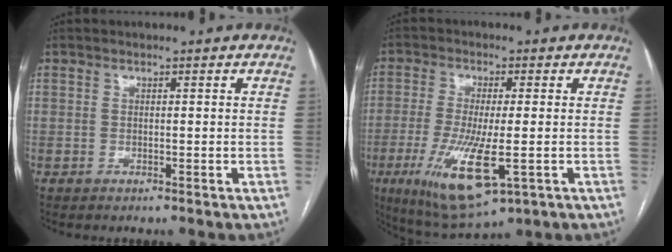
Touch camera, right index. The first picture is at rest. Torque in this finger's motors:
{"motor_torque": [1.57, -0.57, 0.75, 0.21]}